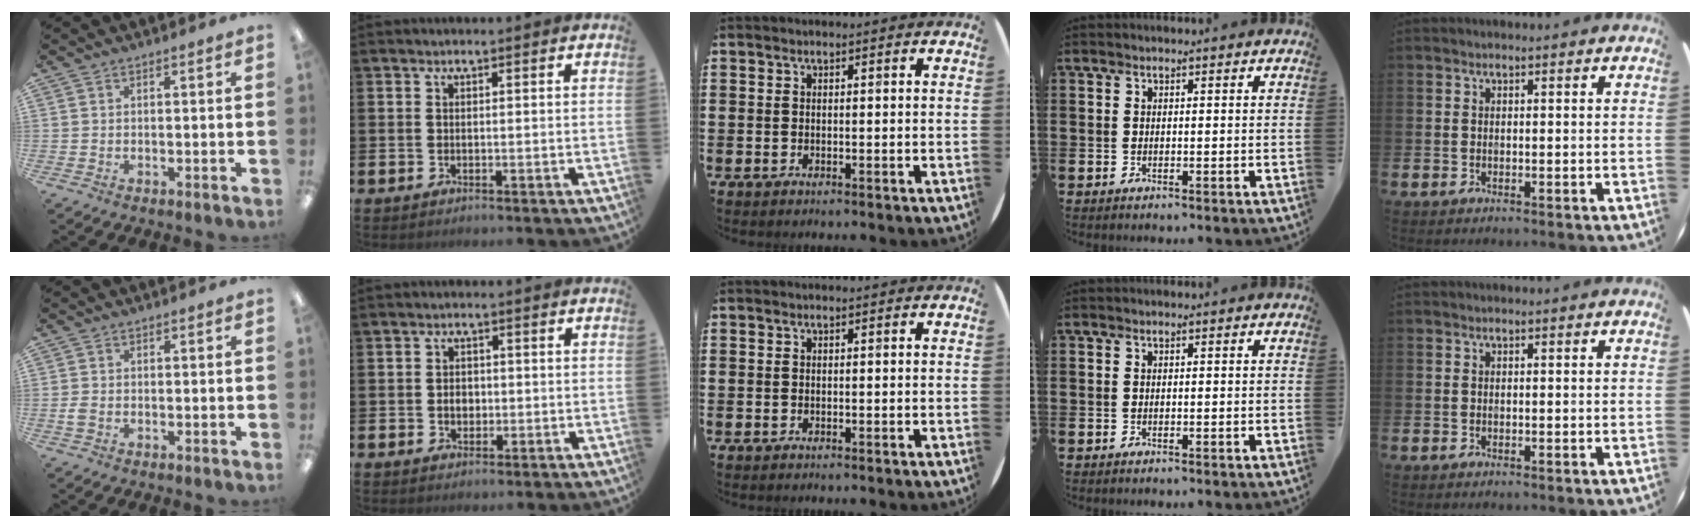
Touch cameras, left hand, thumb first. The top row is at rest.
{"thumb": {"total": 1.7, "force": [-0.6, 1.3, 0.8], "torque": [-0.015, 0.003, -0.010]}, "index": {"total": 2.3, "force": [-0.2, 1.8, 1.3], "torque": [-0.005, -0.003, -0.012]}}